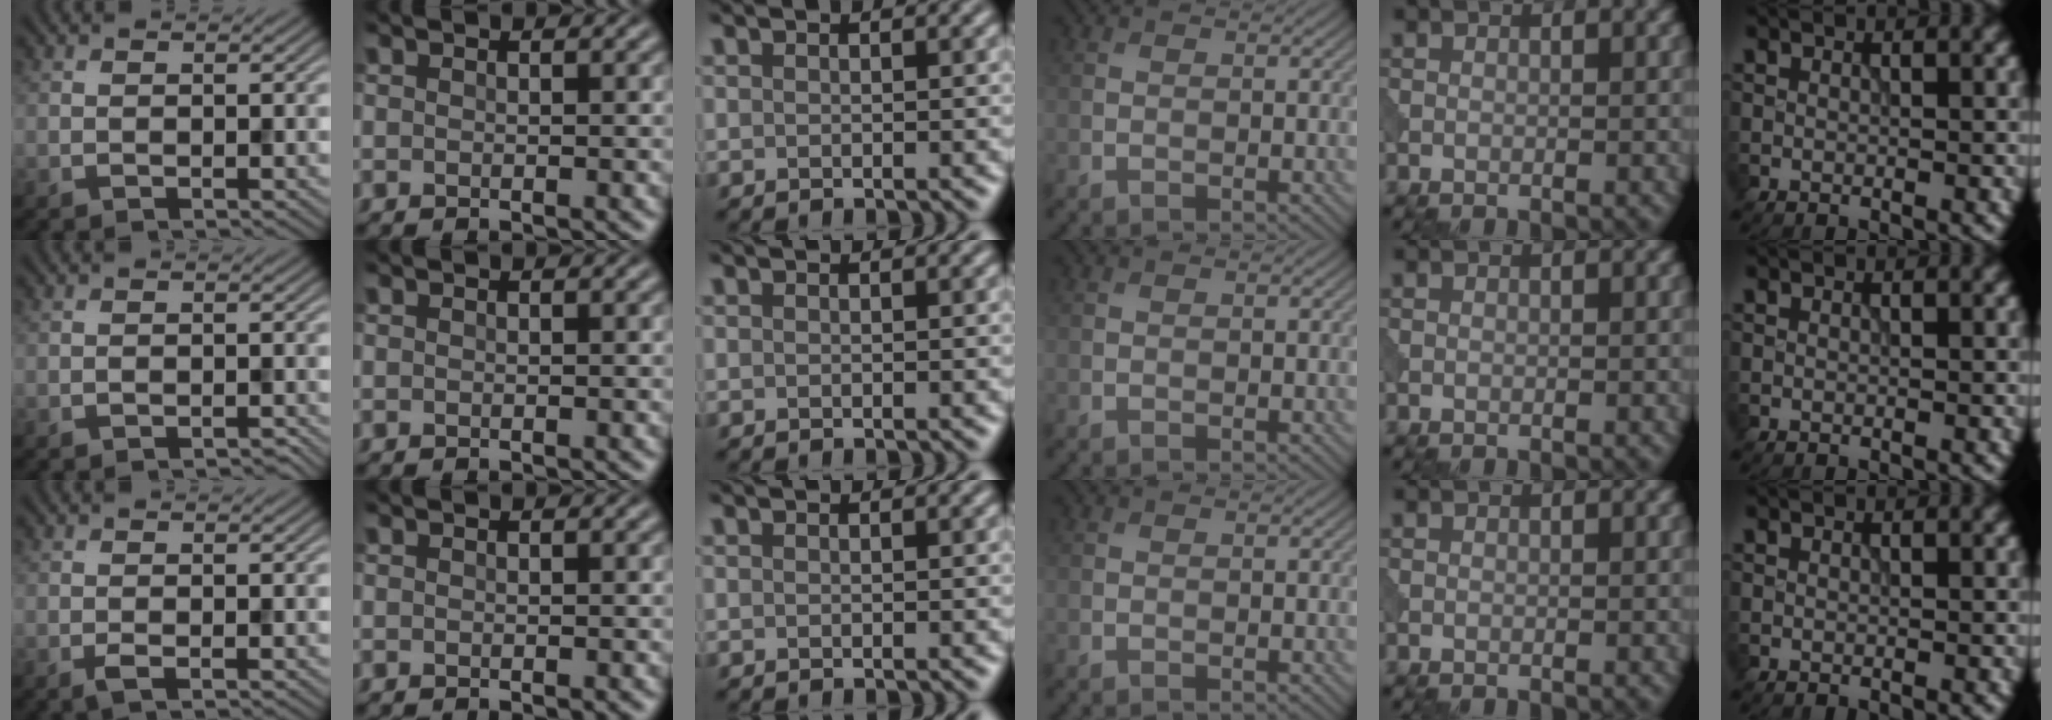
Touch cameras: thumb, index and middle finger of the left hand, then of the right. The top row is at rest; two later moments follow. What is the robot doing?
{"motion": "open", "object": "sandwich press"}